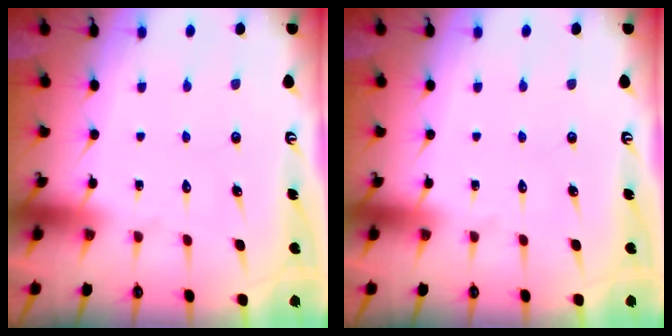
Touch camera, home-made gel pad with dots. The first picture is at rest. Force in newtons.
{"total": 0.0}